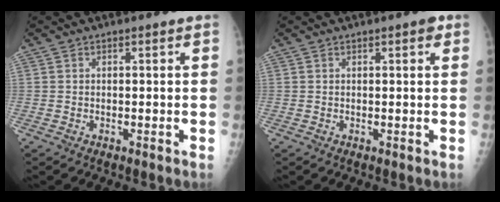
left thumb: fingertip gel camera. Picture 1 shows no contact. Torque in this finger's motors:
{"motor_torque": [0.09, 0.05, -0.08, -0.13, 0.00]}